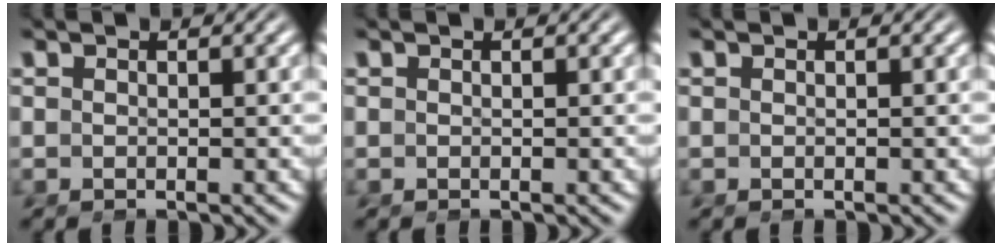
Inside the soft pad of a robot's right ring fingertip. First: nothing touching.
{"total": 0.0}
{"total": 0.0}